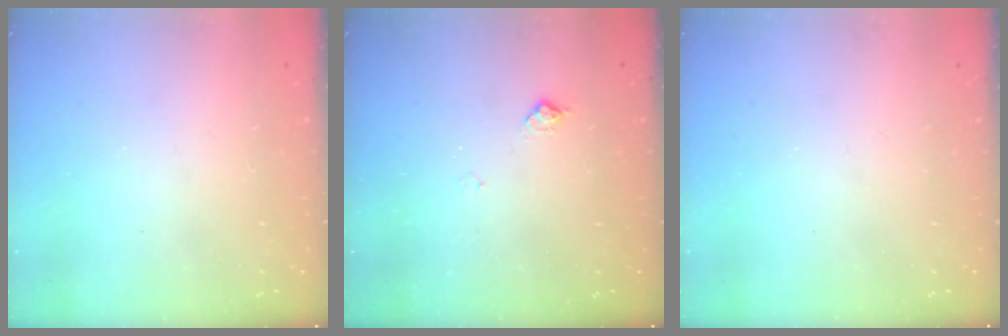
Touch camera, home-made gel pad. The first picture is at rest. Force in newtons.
{"total": 5.5, "press": 5.5, "slide": 0.8}
{"total": 0.0}